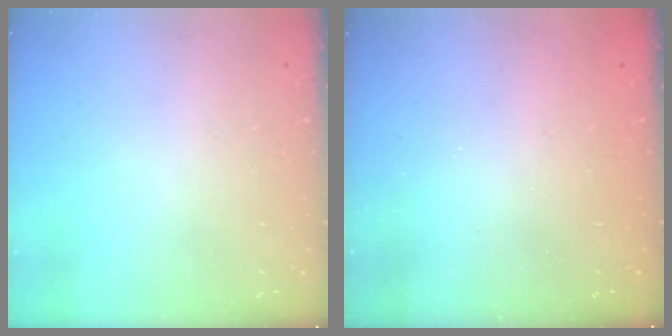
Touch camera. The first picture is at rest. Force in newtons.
{"total": 2.6, "press": 2.5, "slide": 0.9}